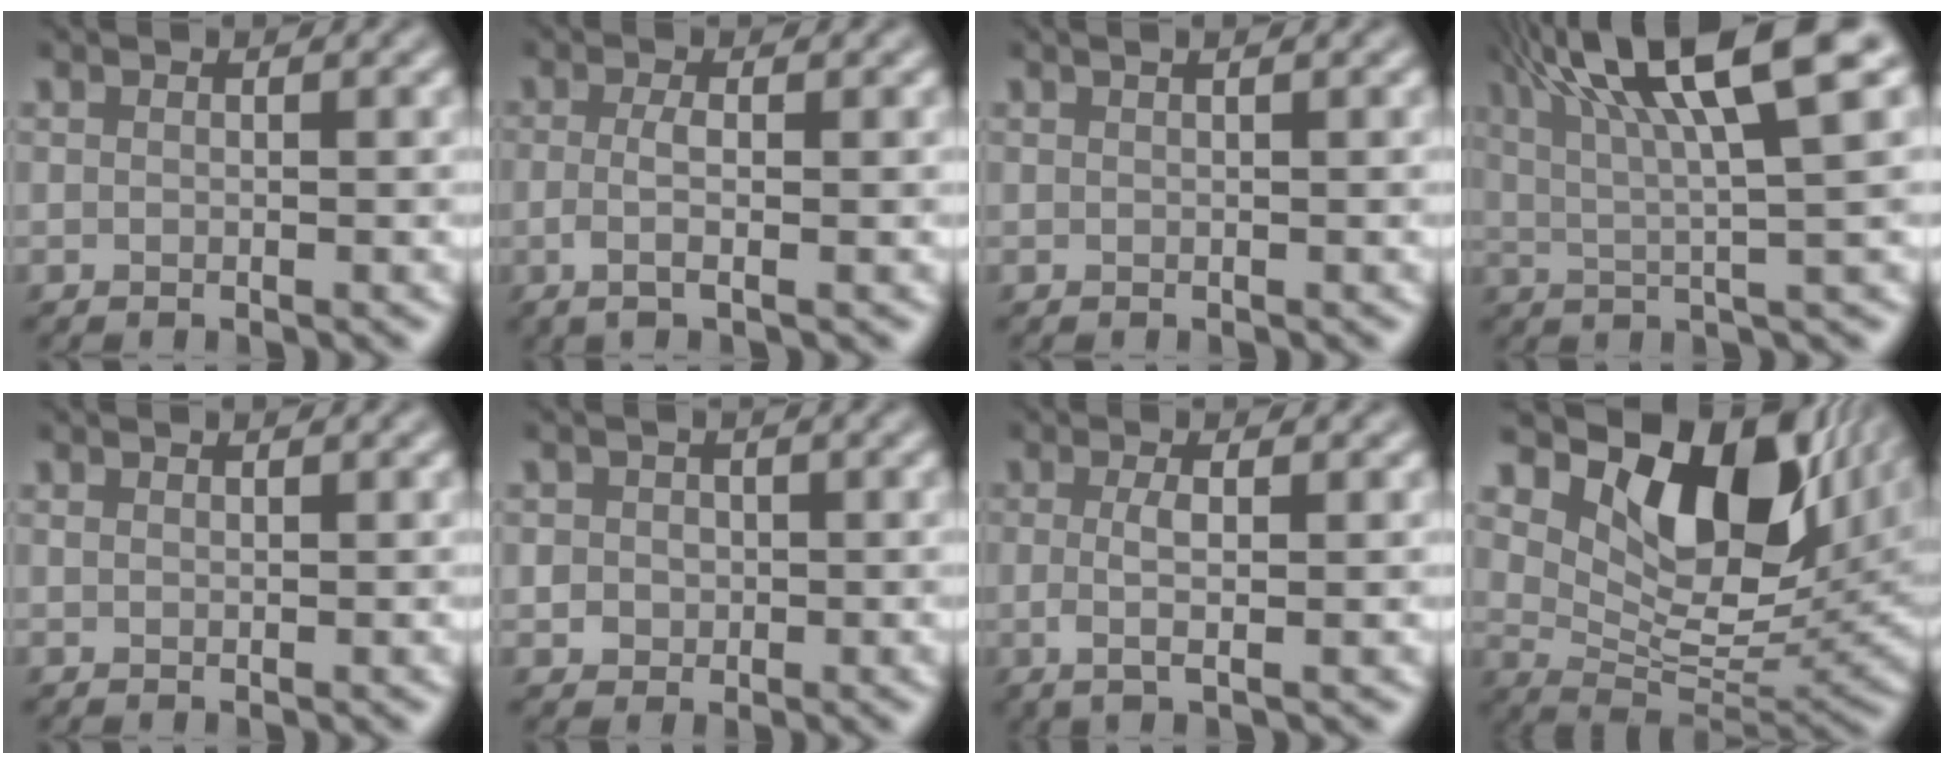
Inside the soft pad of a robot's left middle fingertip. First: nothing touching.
{"total": 2.3, "force": [-0.4, 0.6, 2.2], "torque": [-0.043, -0.007, -0.009]}
{"total": 1.7, "force": [1.0, 0.8, 1.2], "torque": [-0.001, -0.002, -0.005]}
{"total": 11.6, "force": [5.5, 2.2, 10.0], "torque": [-0.143, 0.022, 0.087]}
{"total": 0.0}
{"total": 1.8, "force": [-0.1, 1.7, 0.5], "torque": [-0.001, -0.001, -0.002]}
{"total": 2.6, "force": [-0.1, 0.6, 2.5], "torque": [-0.049, -0.005, -0.004]}
{"total": 11.4, "force": [5.9, 6.4, 7.3], "torque": [-0.116, -0.009, 0.104]}